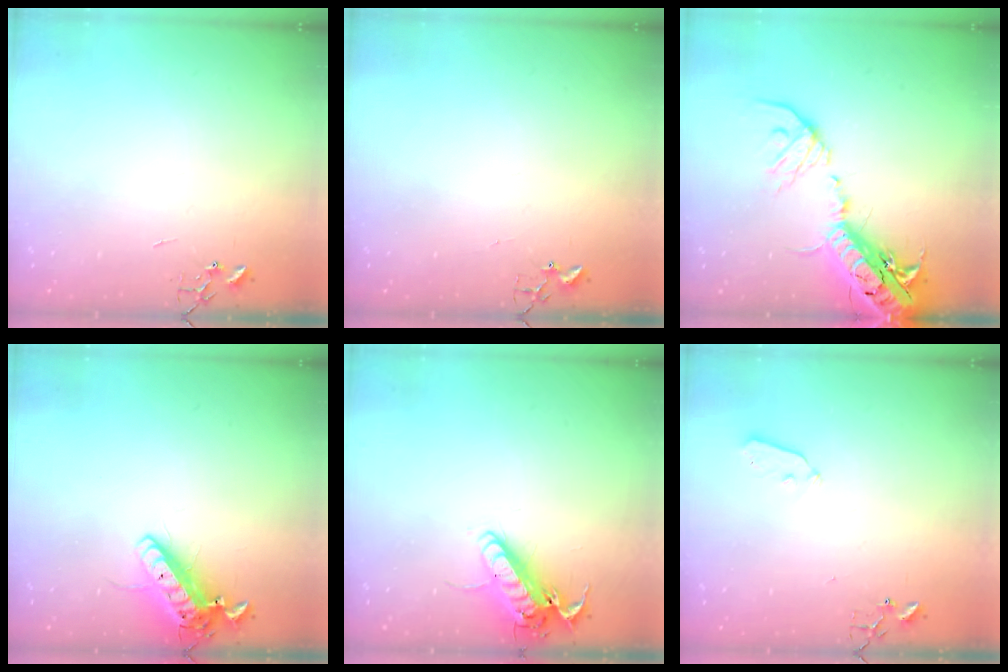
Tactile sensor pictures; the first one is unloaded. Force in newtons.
{"total": 1.7, "press": 1.6, "slide": 0.2}
{"total": 23.9, "press": 23.3, "slide": 5.5}
{"total": 14.4, "press": 14.1, "slide": 2.7}
{"total": 13.8, "press": 13.7, "slide": 2.0}
{"total": 3.1, "press": 3.0, "slide": 0.4}